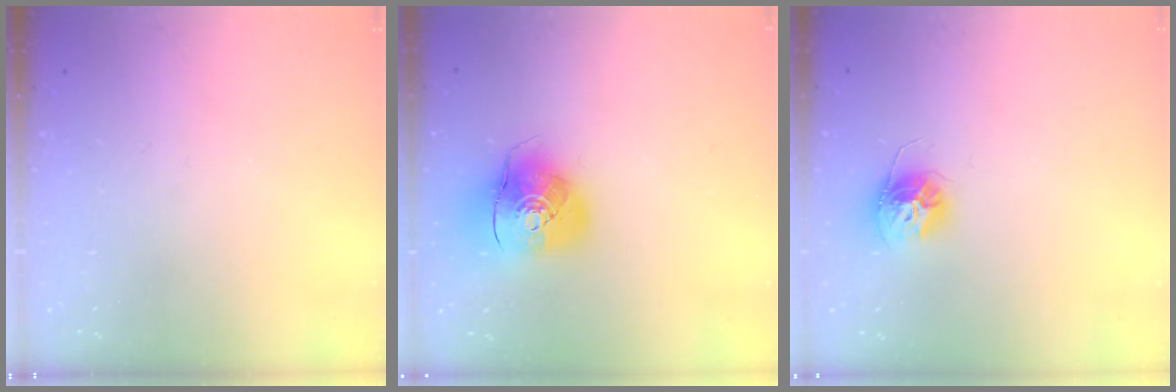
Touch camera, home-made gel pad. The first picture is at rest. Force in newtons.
{"total": 10.9, "press": 10.7, "slide": 1.8}
{"total": 11.4, "press": 11.3, "slide": 0.8}